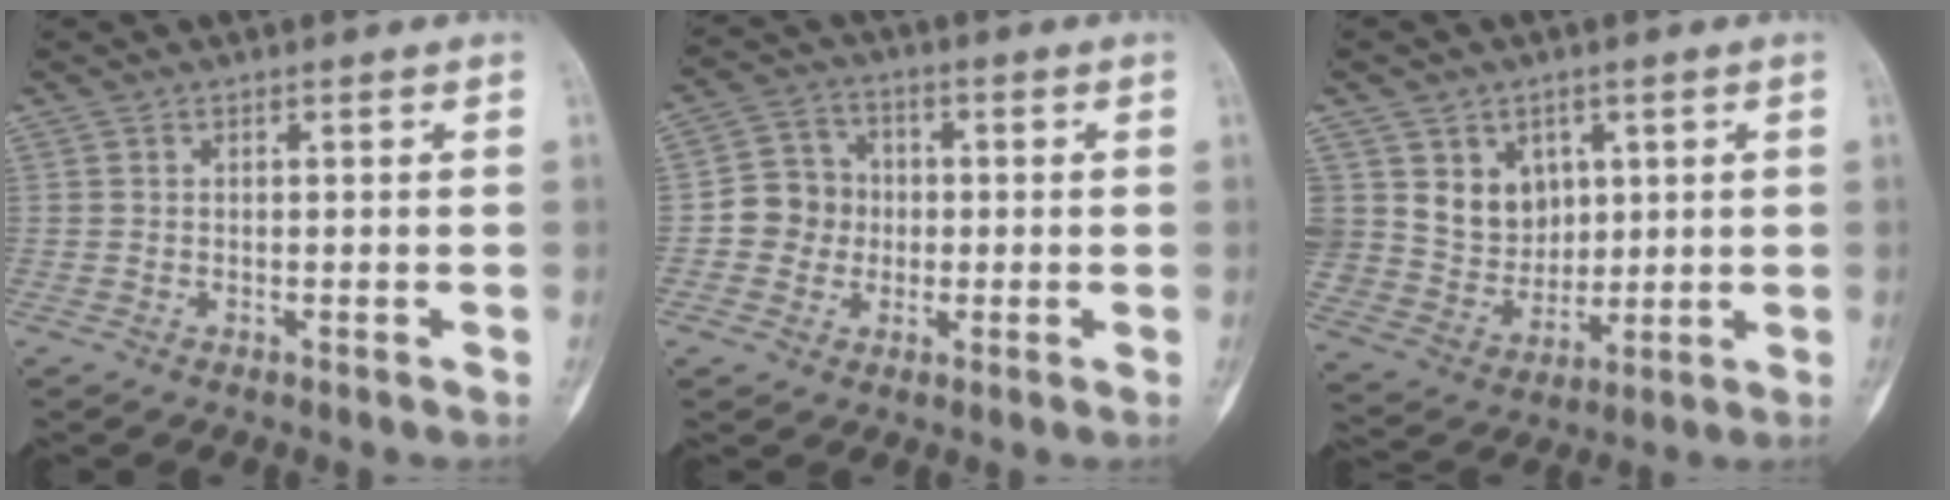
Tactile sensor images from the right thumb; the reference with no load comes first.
{"total": 7.3, "force": [-0.8, 6.9, 2.2], "torque": [-0.003, 0.016, -0.024]}
{"total": 11.7, "force": [4.4, 10.1, 3.9], "torque": [-0.029, -0.019, 0.097]}